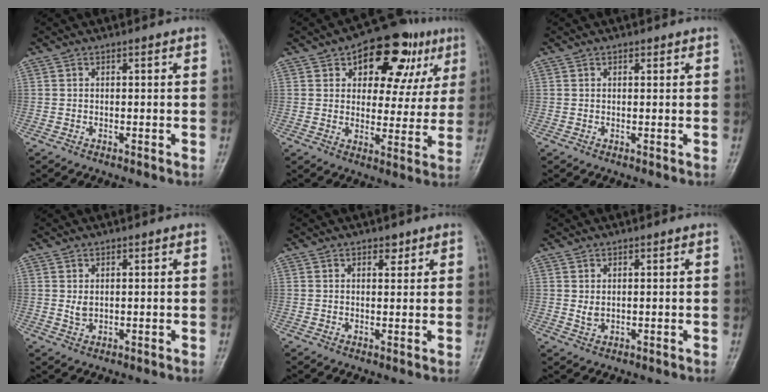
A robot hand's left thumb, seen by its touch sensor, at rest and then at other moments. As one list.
[{"total": 17.5, "force": [8.0, 9.8, 12.0], "torque": [-0.099, -0.005, 0.107]}, {"total": 0.7, "force": [0.4, 0.4, 0.3], "torque": [-0.002, -0.002, 0.004]}, {"total": 1.8, "force": [0.6, 1.2, 1.2], "torque": [-0.017, -0.006, 0.014]}, {"total": 2.1, "force": [1.4, 1.2, 1.1], "torque": [-0.002, -0.007, 0.018]}, {"total": 1.7, "force": [0.6, 1.1, 1.2], "torque": [-0.017, -0.007, 0.015]}]